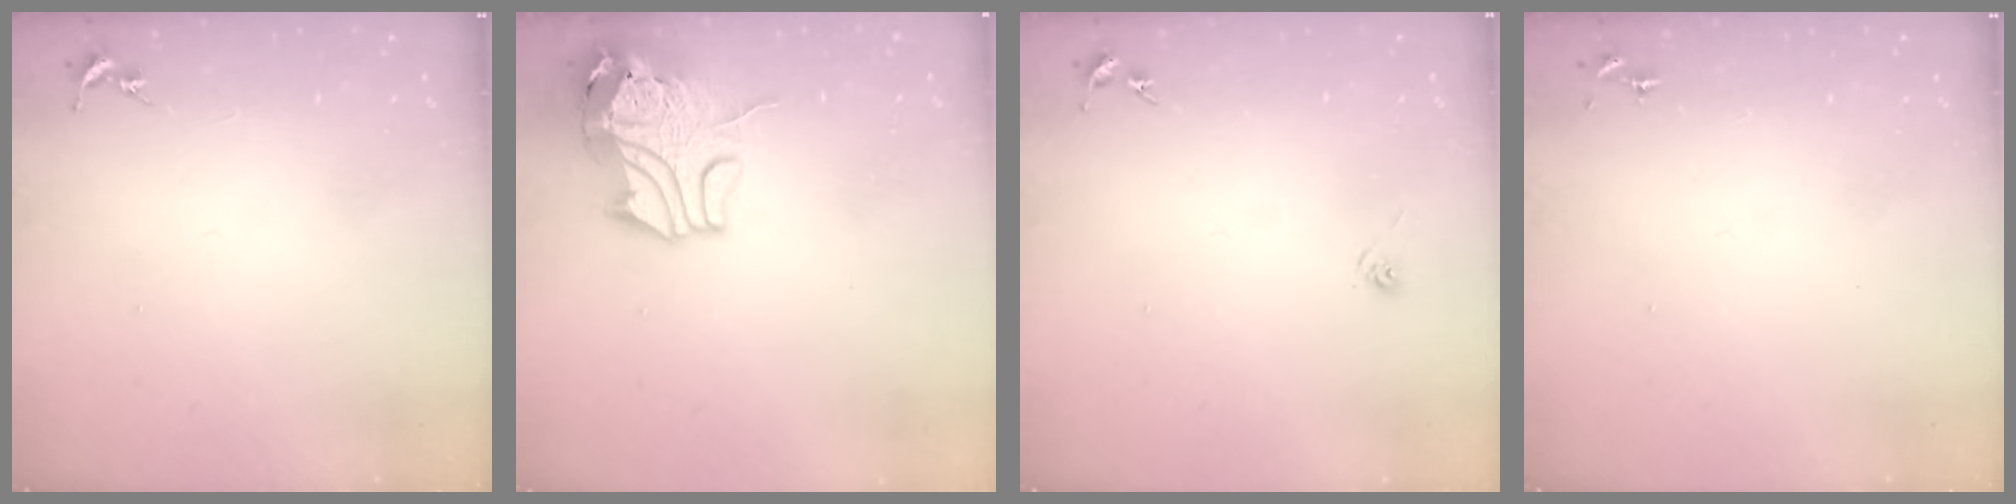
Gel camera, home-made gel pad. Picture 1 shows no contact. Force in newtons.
{"total": 12.8, "press": 12.7, "slide": 1.8}
{"total": 2.9, "press": 2.6, "slide": 1.4}
{"total": 0.0}